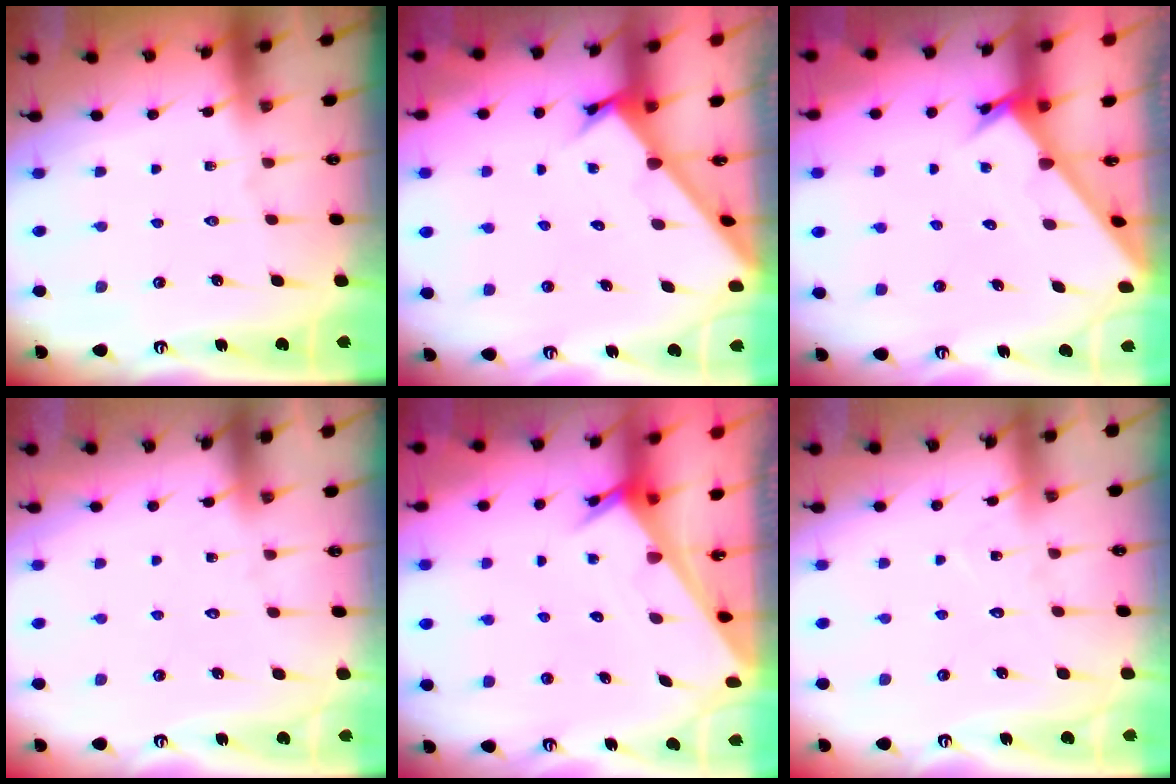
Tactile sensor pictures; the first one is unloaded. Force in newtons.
{"total": 2.6, "press": 2.6, "slide": 0.2}
{"total": 2.9, "press": 2.9, "slide": 0.1}
{"total": 4.8, "press": 4.7, "slide": 0.5}
{"total": 3.0, "press": 3.0, "slide": 0.2}
{"total": 6.8, "press": 6.8, "slide": 0.6}